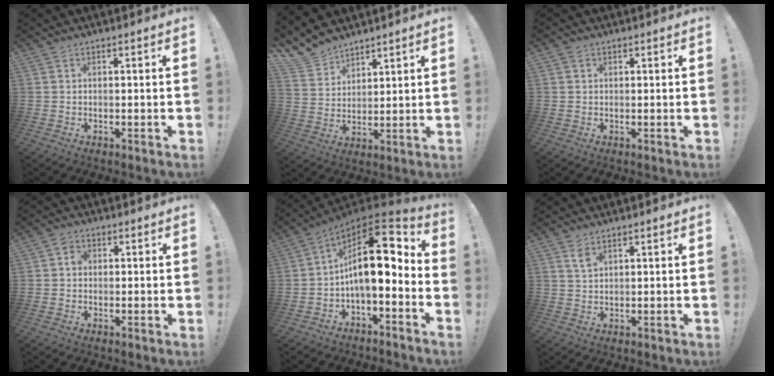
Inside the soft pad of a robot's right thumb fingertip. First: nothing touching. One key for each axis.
{"total": 8.7, "fx": 7.4, "fy": 4.4, "fz": 1.3, "tx": -0.042, "ty": -0.057, "tz": 0.149}
{"total": 1.0, "fx": 0.6, "fy": 0.8, "fz": 0.2, "tx": 0.001, "ty": 0.000, "tz": 0.011}
{"total": 2.7, "fx": -0.1, "fy": 2.2, "fz": 1.4, "tx": -0.024, "ty": 0.010, "tz": -0.002}
{"total": 15.5, "fx": 2.1, "fy": 6.6, "fz": 13.9, "tx": -0.229, "ty": -0.009, "tz": 0.033}
{"total": 3.4, "fx": 2.2, "fy": 1.6, "fz": 2.1, "tx": -0.037, "ty": -0.009, "tz": 0.038}